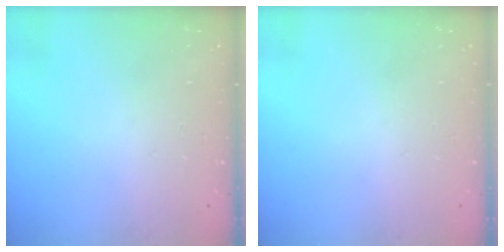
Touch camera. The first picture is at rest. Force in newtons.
{"total": 0.0}